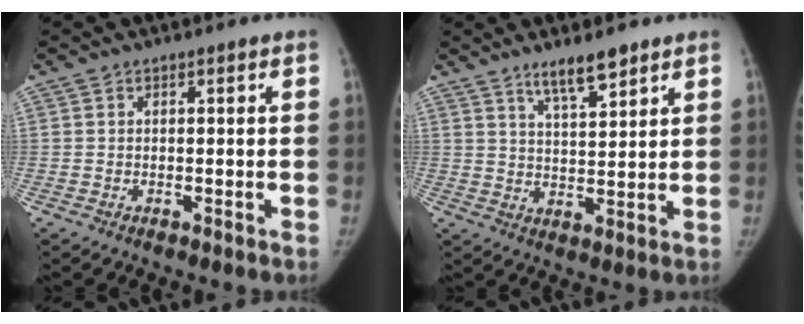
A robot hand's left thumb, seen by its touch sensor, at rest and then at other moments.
{"total": 6.6, "force": [5.0, 1.4, 4.2], "torque": [-0.061, -0.034, 0.088]}